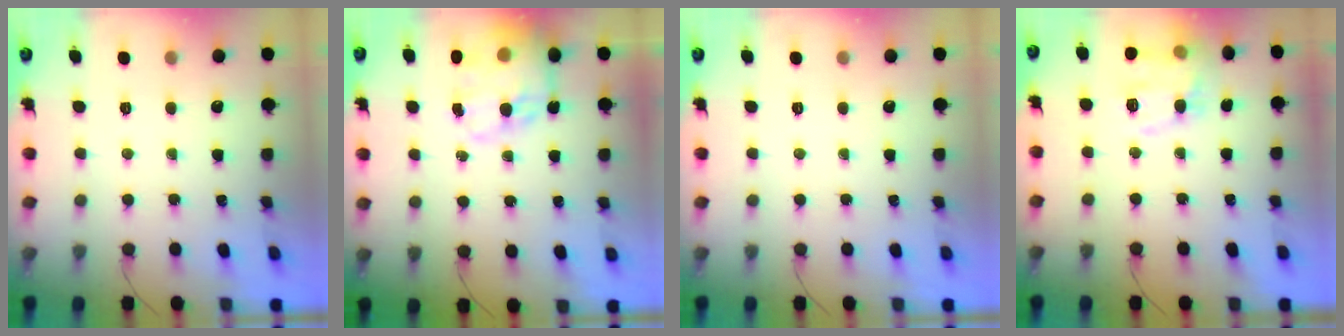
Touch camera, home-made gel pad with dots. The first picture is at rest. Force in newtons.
{"total": 19.0, "press": 18.5, "slide": 4.4}
{"total": 0.0}
{"total": 14.8, "press": 14.8, "slide": 0.7}